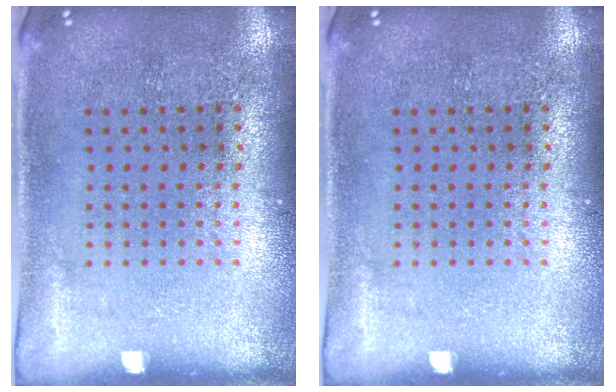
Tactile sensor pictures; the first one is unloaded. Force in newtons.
{"total": 0.0}